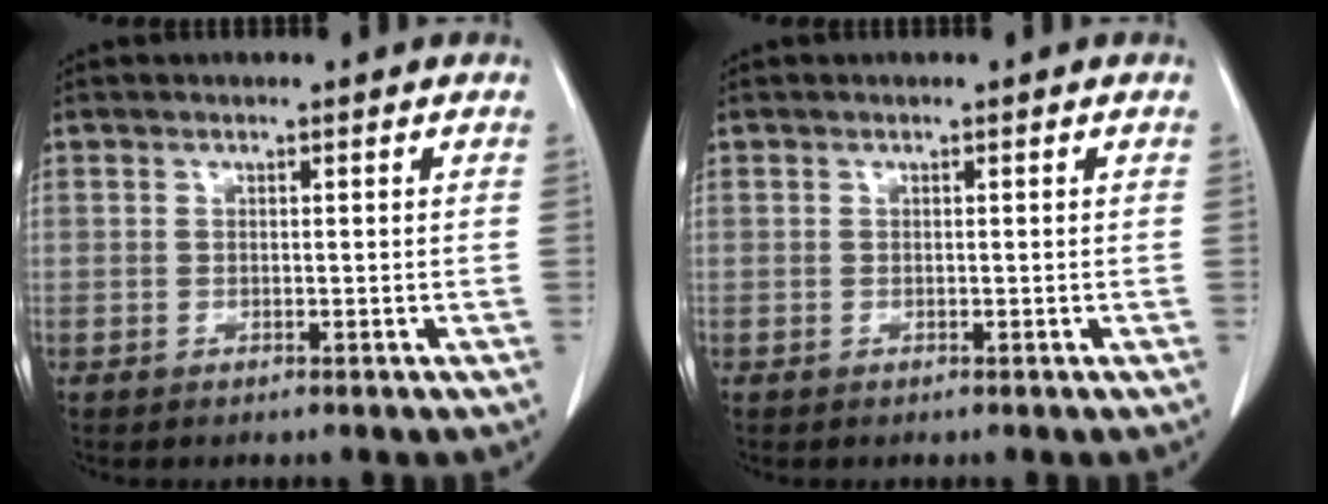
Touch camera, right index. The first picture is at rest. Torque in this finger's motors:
{"motor_torque": [0.00, 0.00, 0.00, 0.00]}